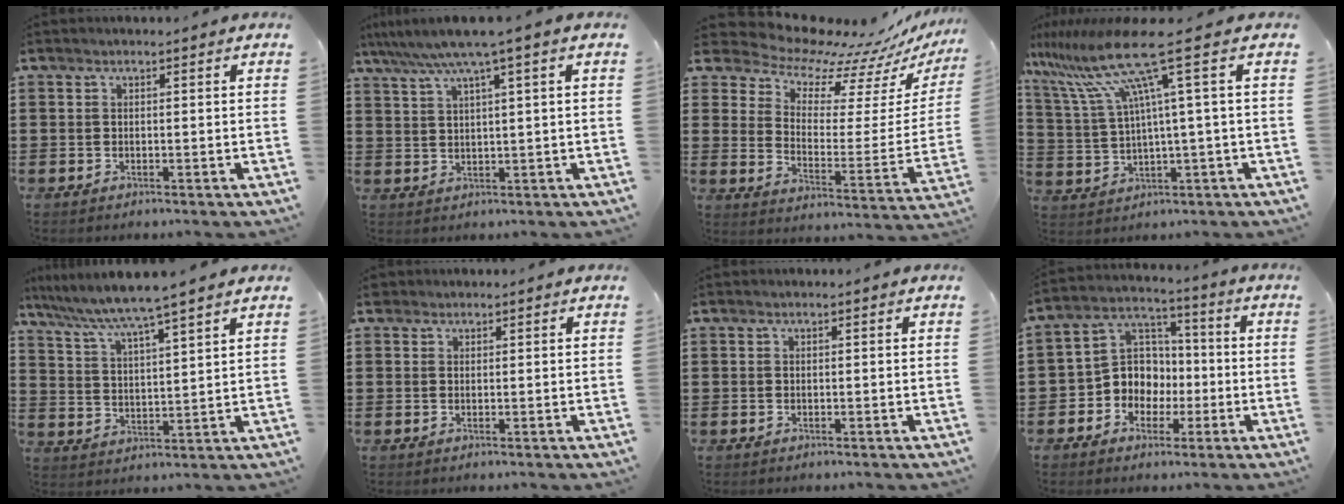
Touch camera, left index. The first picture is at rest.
{"total": 5.0, "force": [2.9, -0.3, 4.0], "torque": [-0.085, -0.008, 0.047]}
{"total": 10.0, "force": [9.0, 3.2, 3.1], "torque": [-0.077, -0.082, 0.148]}
{"total": 11.5, "force": [5.2, 0.5, 10.2], "torque": [-0.241, -0.028, 0.071]}
{"total": 5.7, "force": [4.9, -1.0, 2.6], "torque": [-0.071, -0.033, 0.079]}
{"total": 1.1, "force": [0.9, 0.7, 0.1], "torque": [-0.005, 0.006, 0.016]}
{"total": 0.0}
{"total": 7.2, "force": [-2.1, 6.7, 1.8], "torque": [-0.065, 0.007, -0.042]}